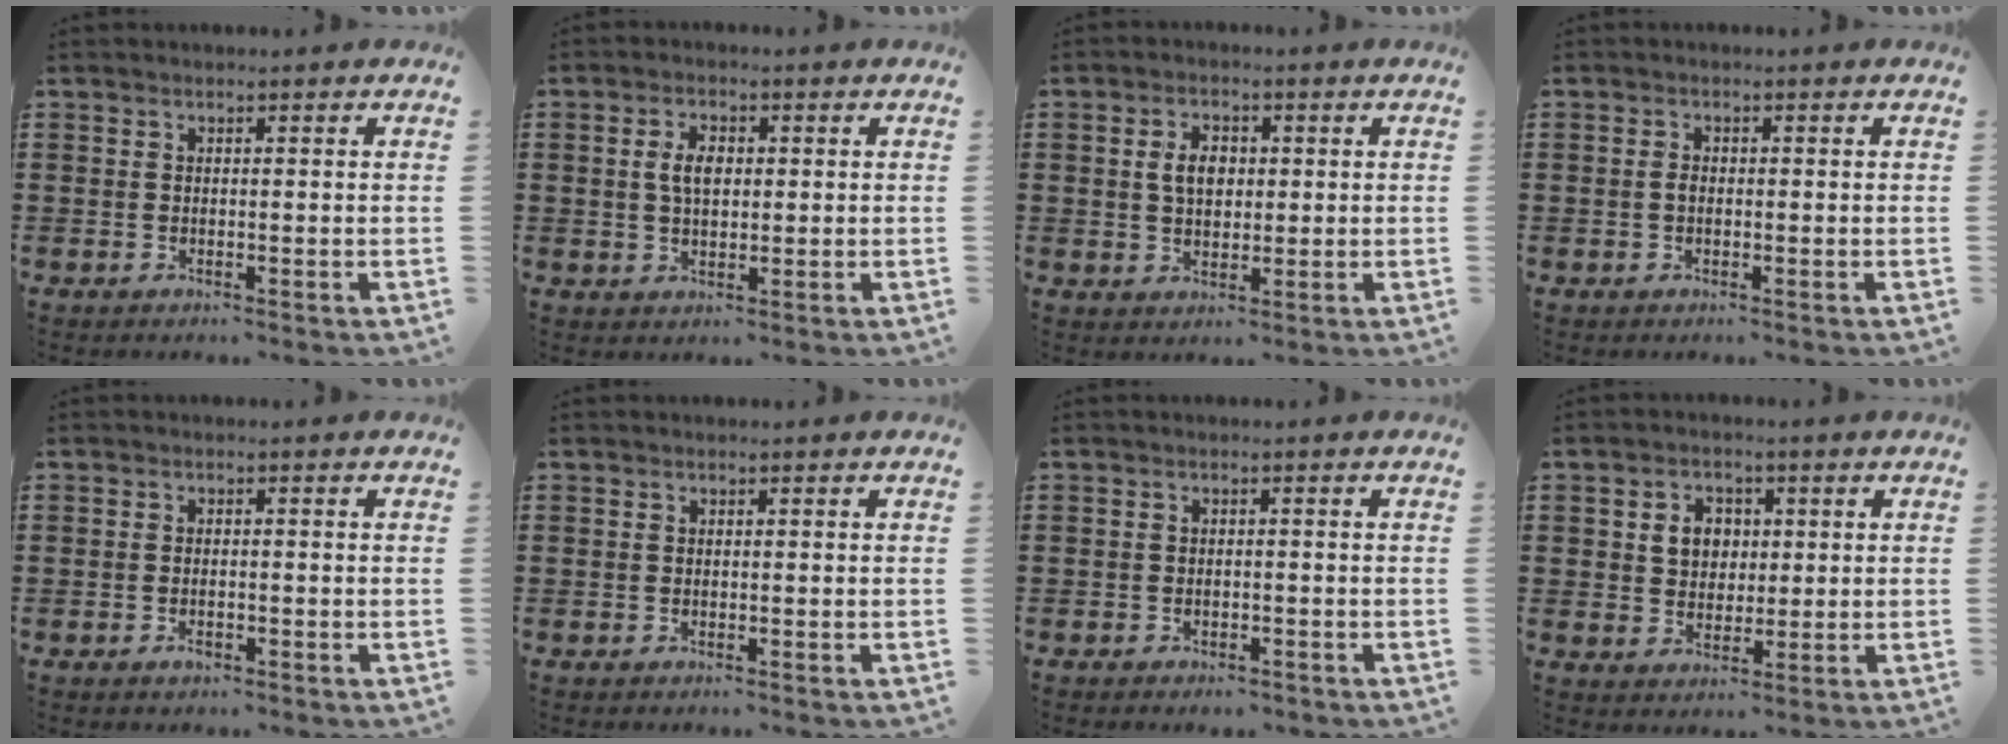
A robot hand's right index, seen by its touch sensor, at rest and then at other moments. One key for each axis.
{"total": 3.8, "fx": 0.5, "fy": 1.9, "fz": 3.2, "tx": -0.067, "ty": 0.009, "tz": 0.006}
{"total": 4.0, "fx": 0.5, "fy": 2.5, "fz": 3.1, "tx": -0.059, "ty": 0.008, "tz": 0.005}
{"total": 1.0, "fx": -0.2, "fy": 0.4, "fz": 0.9, "tx": -0.026, "ty": -0.002, "tz": -0.008}
{"total": 1.2, "fx": -0.7, "fy": 0.5, "fz": 0.8, "tx": -0.018, "ty": -0.003, "tz": -0.011}
{"total": 0.0}
{"total": 1.1, "fx": -1.0, "fy": 0.3, "fz": -0.1, "tx": -0.001, "ty": 0.003, "tz": -0.024}
{"total": 4.1, "fx": 0.8, "fy": 3.4, "fz": 2.2, "tx": -0.048, "ty": 0.009, "tz": 0.008}